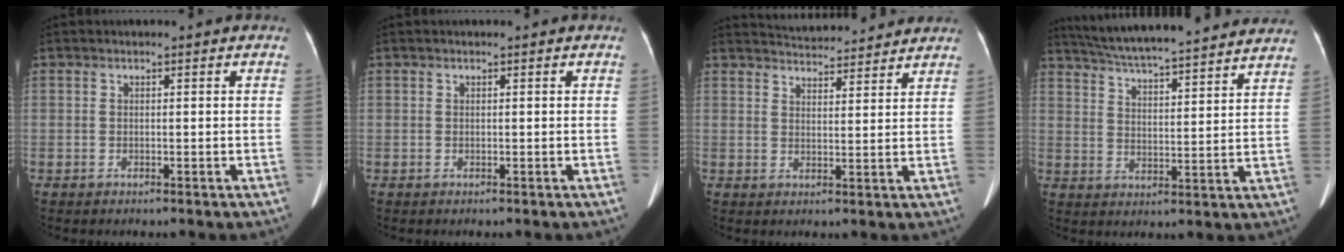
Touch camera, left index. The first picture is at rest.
{"total": 0.0}
{"total": 10.2, "force": [9.9, 1.2, 2.2], "torque": [-0.038, 0.016, 0.134]}
{"total": 24.5, "force": [22.1, 2.0, 10.2], "torque": [-0.170, 0.007, 0.303]}